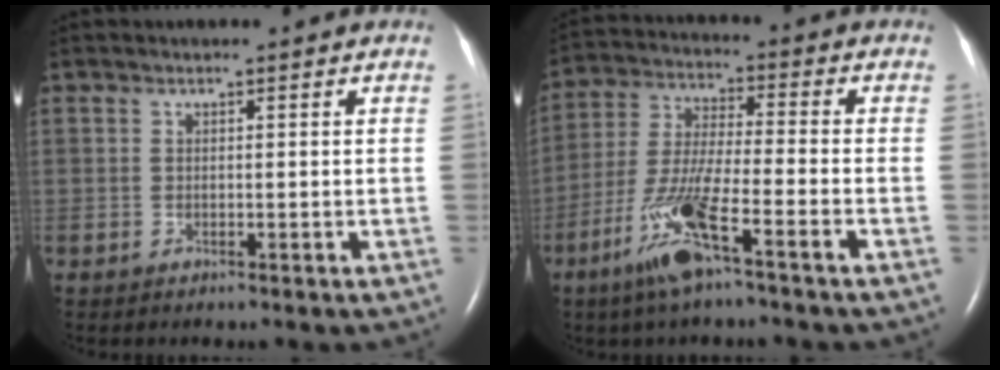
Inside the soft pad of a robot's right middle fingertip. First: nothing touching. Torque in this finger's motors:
{"motor_torque": [1.45, -0.69, 0.63, 0.14]}